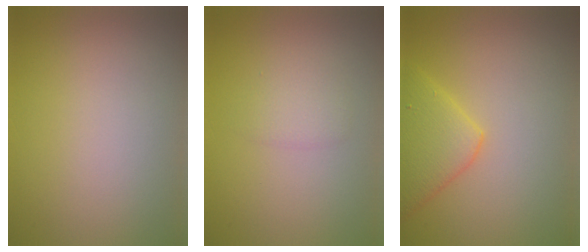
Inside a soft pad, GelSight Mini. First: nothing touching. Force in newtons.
{"total": 1.4, "press": 1.4, "slide": 0.0}
{"total": 4.4, "press": 4.4, "slide": 0.2}